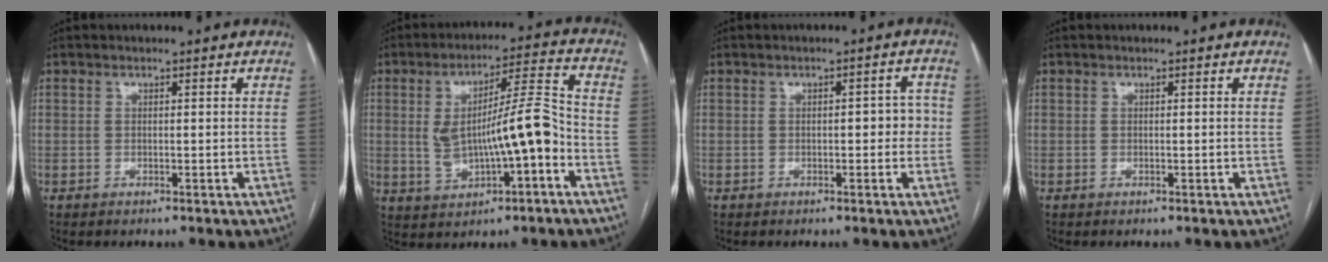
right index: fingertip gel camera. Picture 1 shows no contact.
{"total": 12.3, "force": [-1.8, 2.3, 11.9], "torque": [-0.207, 0.021, -0.022]}
{"total": 3.2, "force": [-0.3, 1.5, 2.8], "torque": [-0.025, 0.015, -0.004]}
{"total": 0.0}